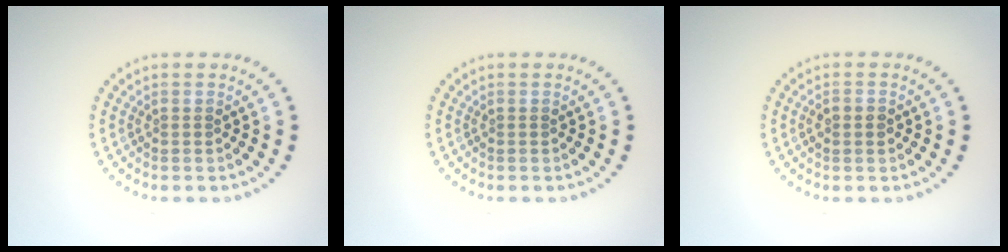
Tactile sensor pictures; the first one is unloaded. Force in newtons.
{"total": 0.0}
{"total": 1.0, "press": 0.9, "slide": 0.2}